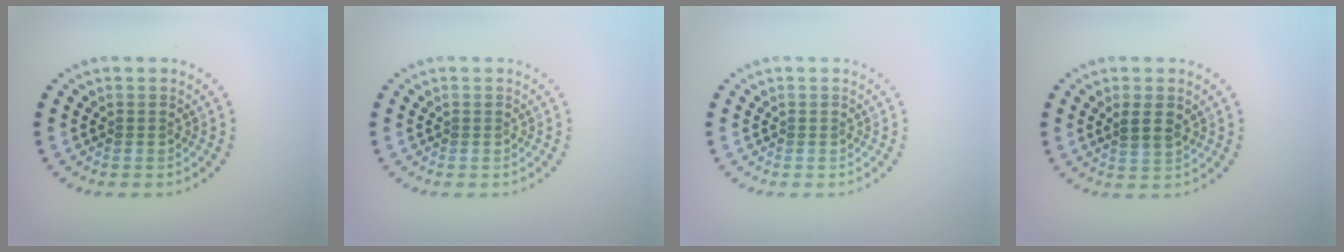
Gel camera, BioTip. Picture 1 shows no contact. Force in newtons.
{"total": 0.0}
{"total": 0.0}
{"total": 2.0, "press": 1.8, "slide": 0.8}